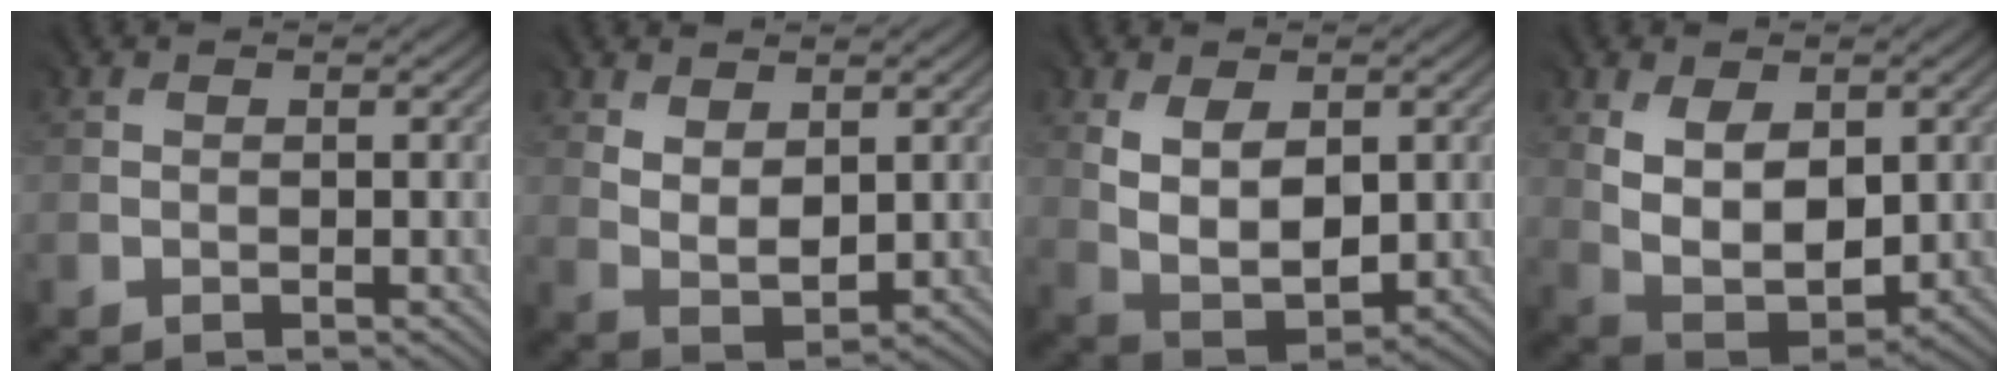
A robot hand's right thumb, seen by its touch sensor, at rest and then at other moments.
{"total": 4.3, "force": [2.0, 2.4, 3.0], "torque": [-0.066, -0.007, 0.046]}
{"total": 7.1, "force": [1.9, 4.1, 5.5], "torque": [-0.118, -0.009, 0.042]}
{"total": 8.3, "force": [2.3, 5.0, 6.2], "torque": [-0.137, -0.008, 0.049]}